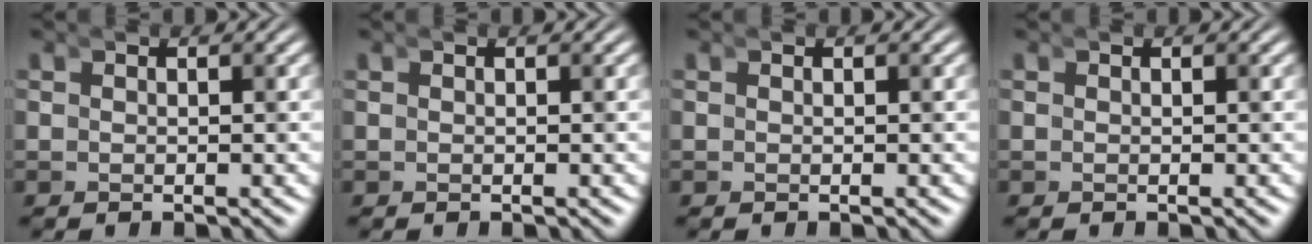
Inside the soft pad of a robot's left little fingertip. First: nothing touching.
{"total": 0.0}
{"total": 0.0}
{"total": 0.0}